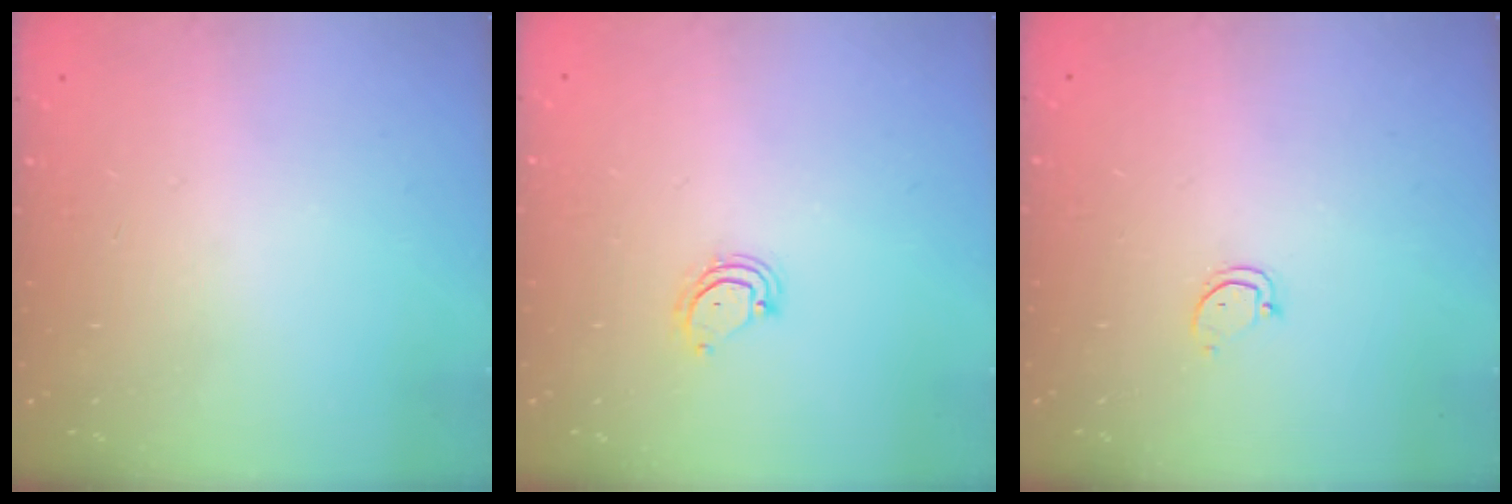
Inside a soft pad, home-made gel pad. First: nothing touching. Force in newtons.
{"total": 4.2, "press": 4.1, "slide": 0.5}
{"total": 2.5, "press": 2.5, "slide": 0.3}